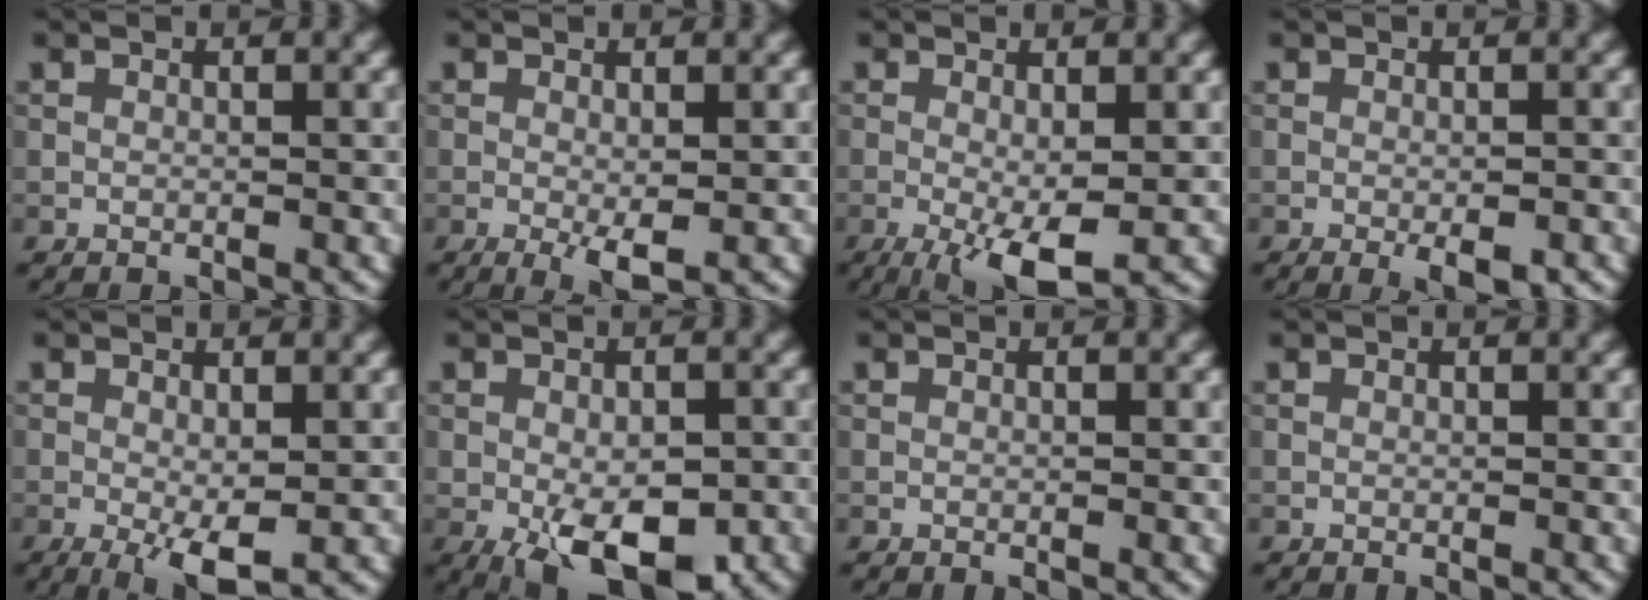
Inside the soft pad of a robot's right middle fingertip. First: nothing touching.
{"total": 1.8, "force": [-0.3, 0.5, 1.7], "torque": [-0.030, -0.009, -0.004]}
{"total": 4.9, "force": [-1.6, 1.5, 4.4], "torque": [-0.082, -0.013, -0.028]}
{"total": 2.5, "force": [-1.2, 0.7, 2.0], "torque": [-0.030, -0.006, -0.016]}
{"total": 3.1, "force": [-0.7, 1.0, 2.9], "torque": [-0.052, -0.012, -0.010]}
{"total": 9.0, "force": [-3.8, 4.5, 6.8], "torque": [-0.113, -0.028, -0.046]}
{"total": 0.0}
{"total": 0.0}